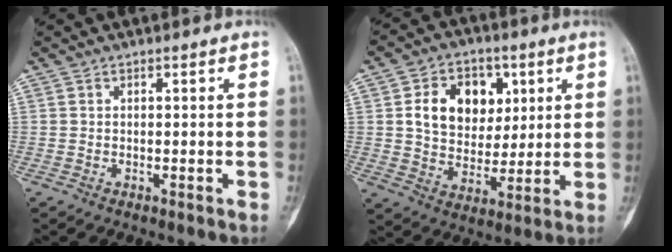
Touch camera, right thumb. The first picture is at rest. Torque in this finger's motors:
{"motor_torque": [-0.15, 0.41, 0.86, -0.17, 0.11]}